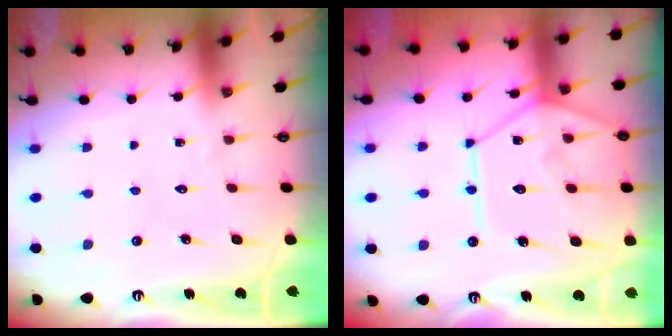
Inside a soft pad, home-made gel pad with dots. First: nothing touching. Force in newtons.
{"total": 14.0, "press": 13.9, "slide": 1.7}